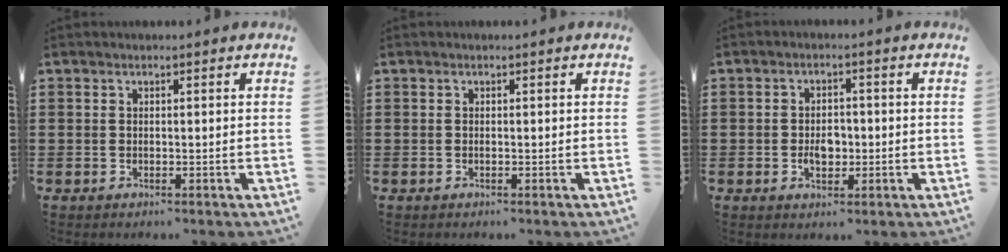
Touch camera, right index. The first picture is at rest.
{"total": 0.0}
{"total": 3.4, "force": [-0.6, 2.3, 2.4], "torque": [-0.040, 0.003, -0.014]}